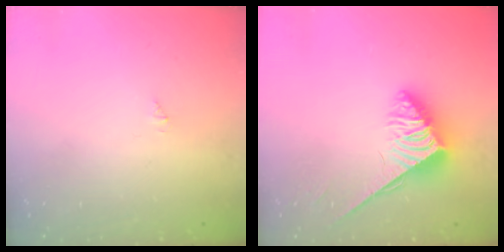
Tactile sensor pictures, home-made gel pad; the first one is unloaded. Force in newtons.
{"total": 3.8, "press": 3.7, "slide": 0.5}